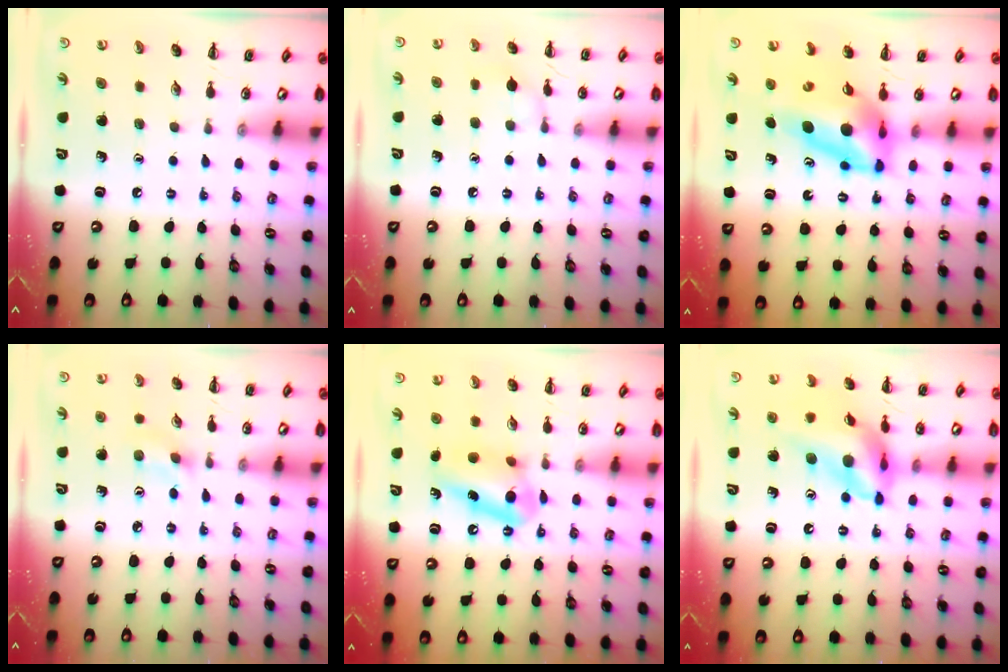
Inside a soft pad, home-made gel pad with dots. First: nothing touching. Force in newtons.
{"total": 6.1, "press": 5.8, "slide": 2.0}
{"total": 11.6, "press": 10.9, "slide": 3.9}
{"total": 1.4, "press": 1.3, "slide": 0.4}
{"total": 10.7, "press": 10.6, "slide": 1.2}
{"total": 14.5, "press": 13.7, "slide": 4.8}